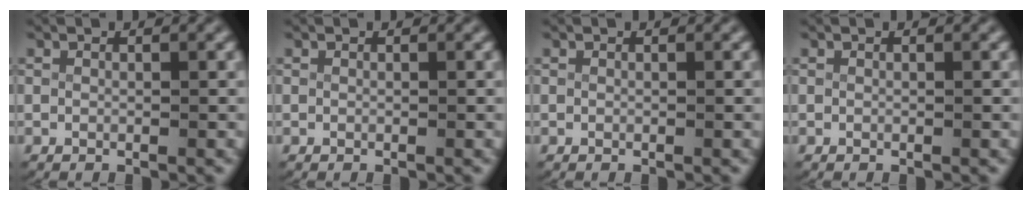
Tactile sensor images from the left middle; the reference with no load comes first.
{"total": 0.0}
{"total": 0.0}
{"total": 0.0}